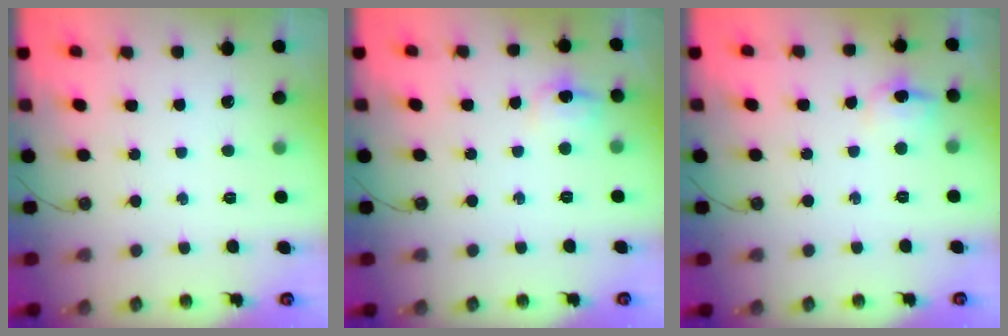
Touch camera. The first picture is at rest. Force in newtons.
{"total": 7.6, "press": 7.5, "slide": 0.8}
{"total": 7.5, "press": 7.4, "slide": 1.1}